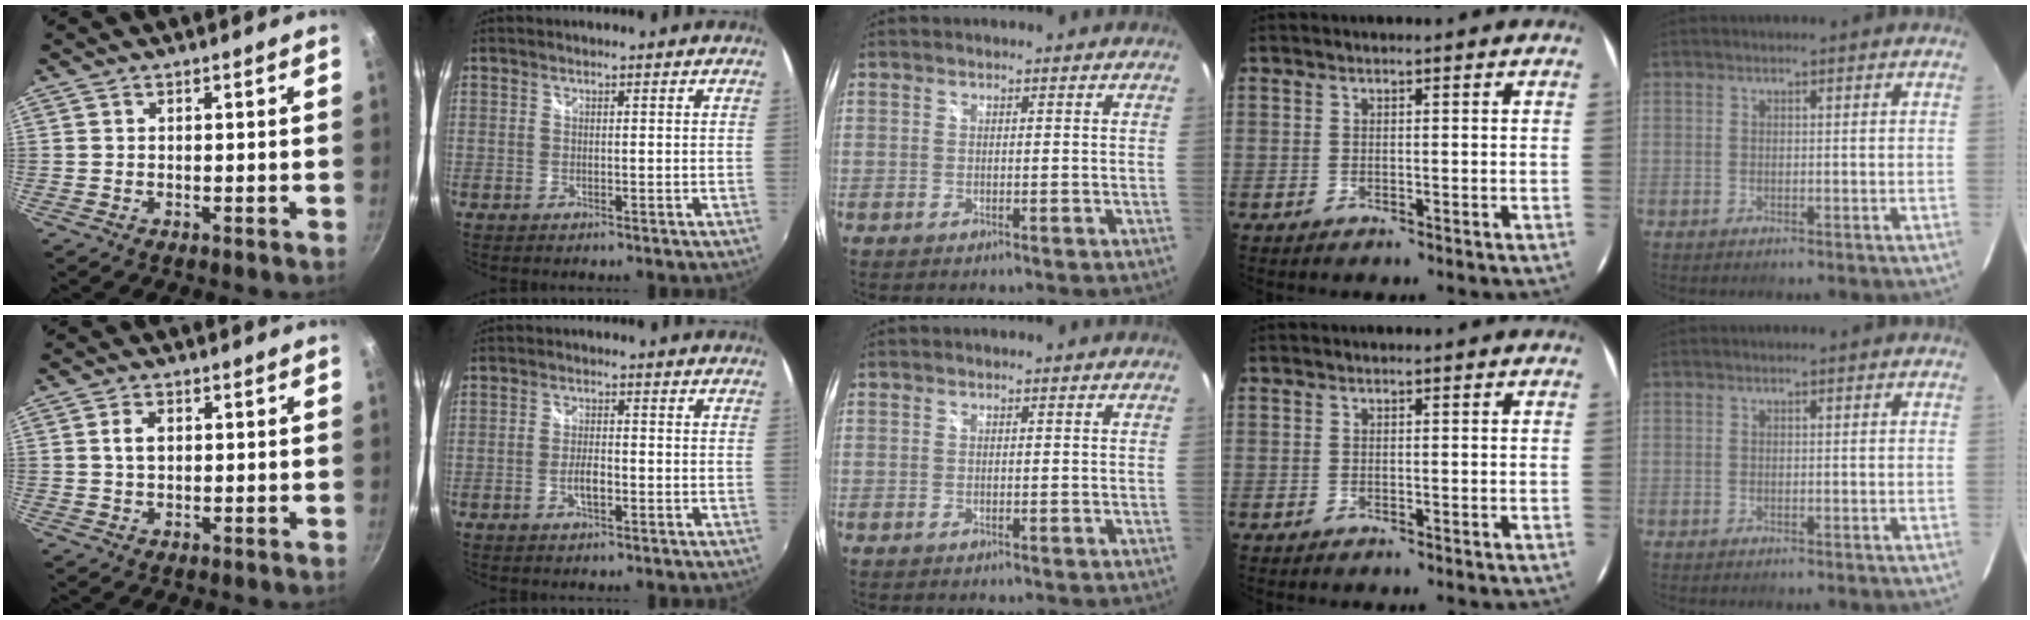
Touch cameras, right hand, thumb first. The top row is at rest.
{"thumb": {"total": 3.1, "force": [0.6, 2.0, 2.3], "torque": [-0.034, 0.001, 0.010]}, "index": {"total": 3.2, "force": [-1.3, 1.2, 2.7], "torque": [-0.055, 0.000, -0.024]}}